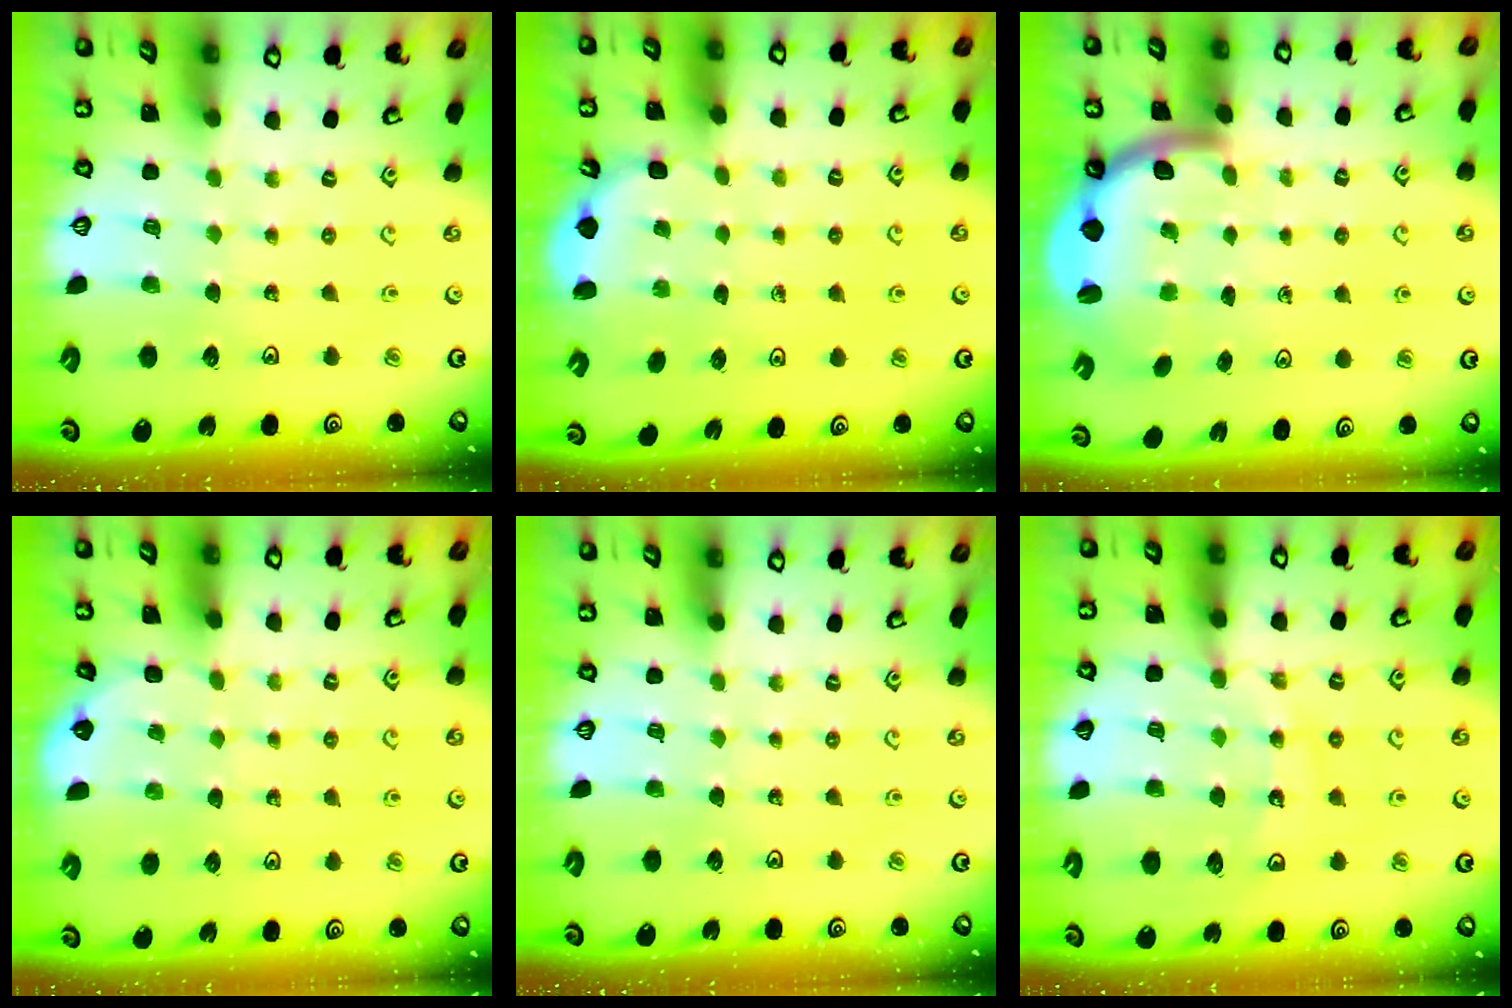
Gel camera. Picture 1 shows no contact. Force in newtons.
{"total": 2.5, "press": 2.1, "slide": 1.5}
{"total": 4.9, "press": 4.6, "slide": 1.5}
{"total": 1.7, "press": 1.7, "slide": 0.1}
{"total": 0.0}
{"total": 15.3, "press": 14.7, "slide": 4.1}